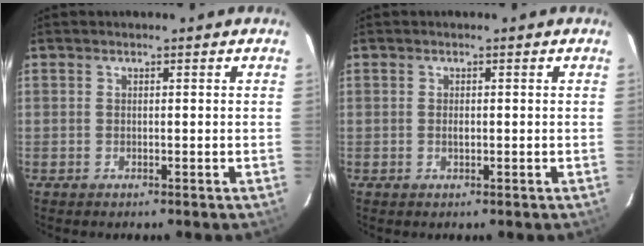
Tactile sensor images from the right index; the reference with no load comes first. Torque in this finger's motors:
{"motor_torque": [0.34, 0.06, 0.12, 0.03]}